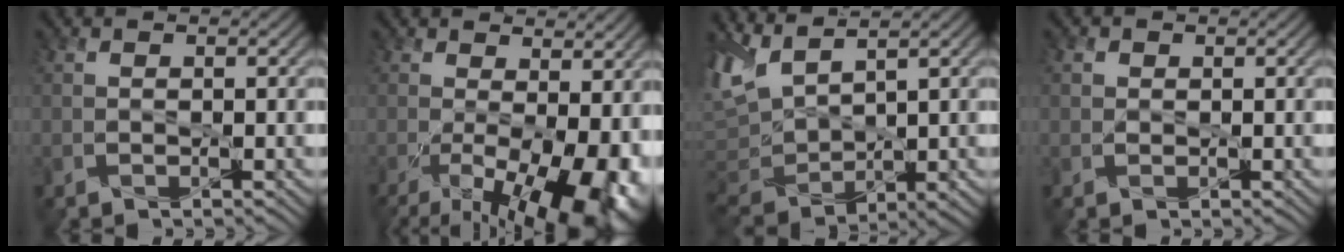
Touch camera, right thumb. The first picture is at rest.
{"total": 14.0, "force": [-3.7, 5.9, 12.1], "torque": [-0.184, -0.034, -0.029]}
{"total": 8.6, "force": [4.8, 3.8, 6.1], "torque": [-0.178, 0.008, 0.095]}
{"total": 1.1, "force": [0.3, 1.0, 0.2], "torque": [-0.002, 0.000, 0.002]}